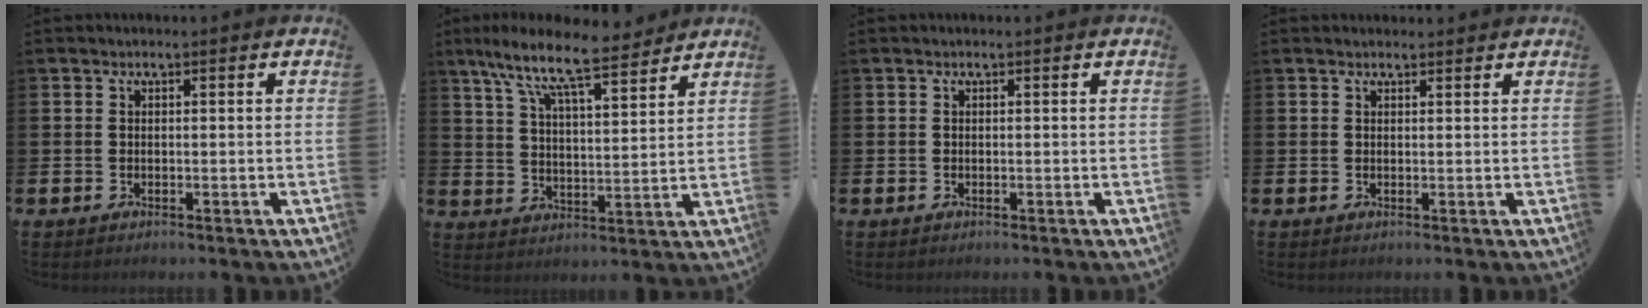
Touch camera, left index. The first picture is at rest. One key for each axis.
{"total": 10.0, "fx": 8.5, "fy": 1.7, "fz": 4.9, "tx": -0.115, "ty": -0.048, "tz": 0.146}
{"total": 0.0}
{"total": 1.0, "fx": 0.9, "fy": 0.3, "fz": 0.2, "tx": 0.004, "ty": 0.001, "tz": 0.015}